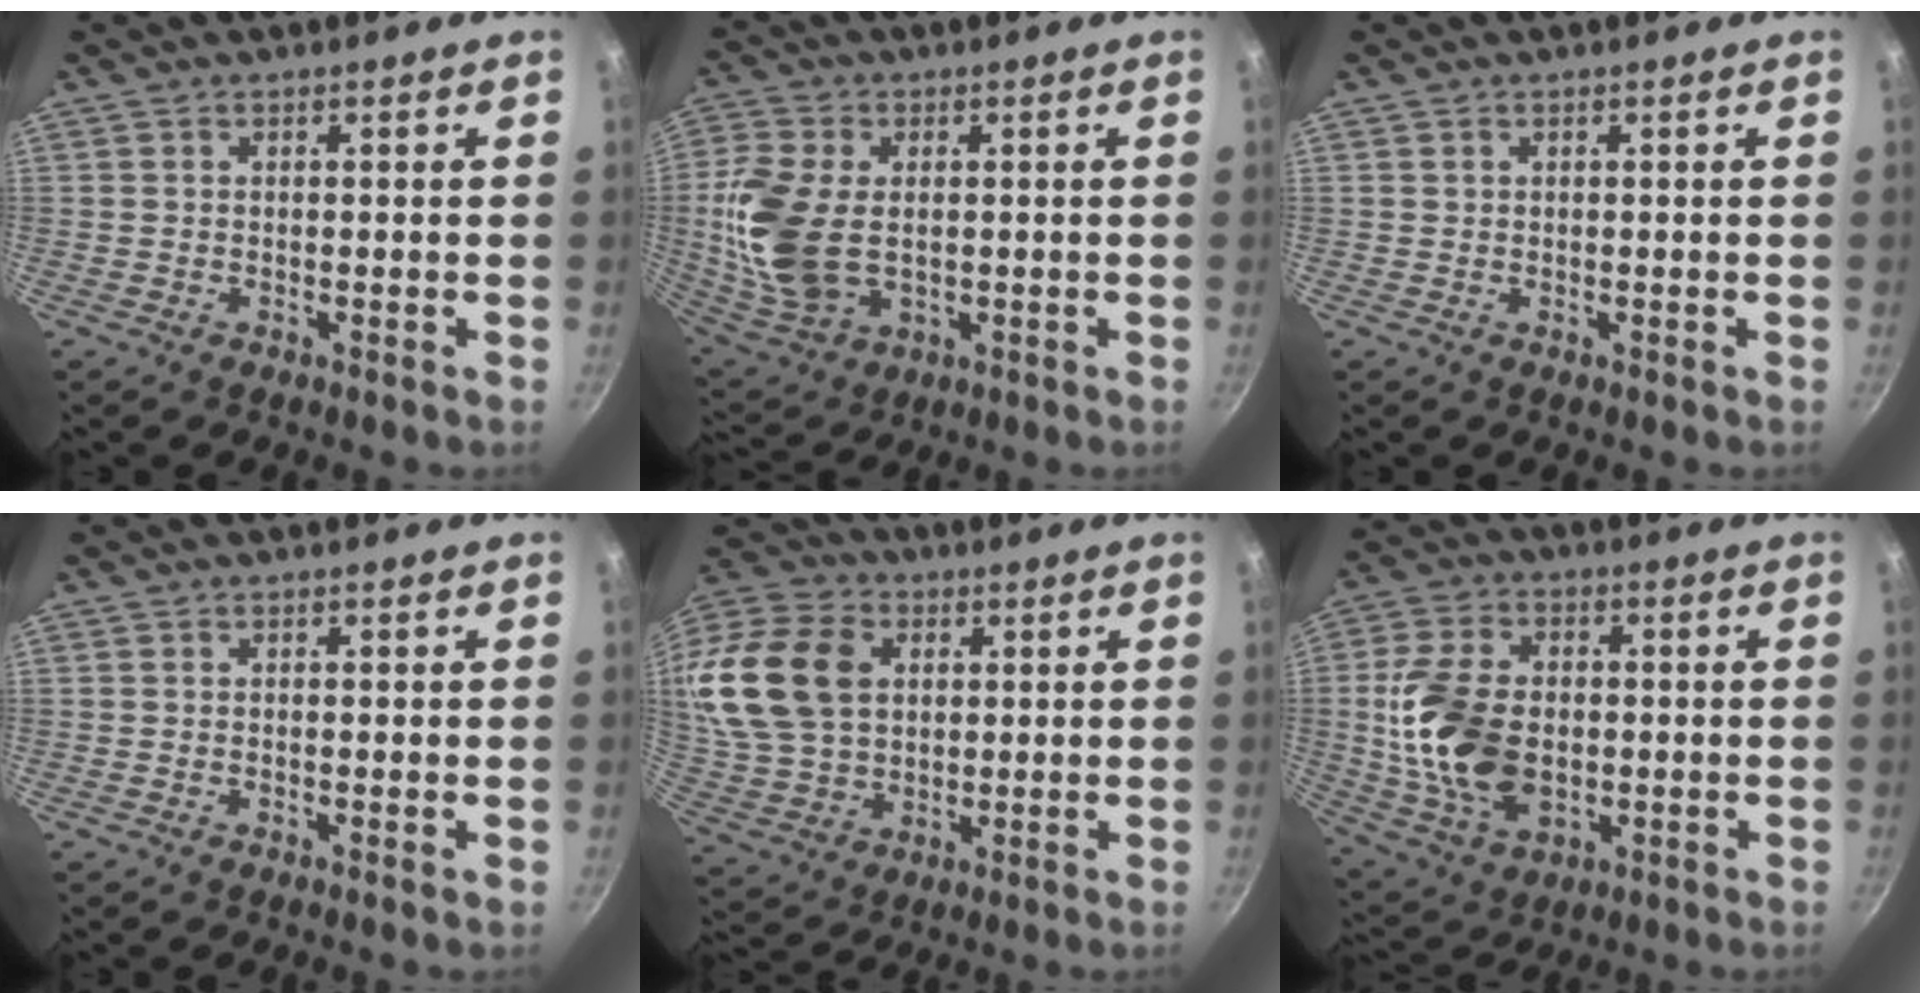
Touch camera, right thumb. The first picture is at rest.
{"total": 14.9, "force": [0.3, 9.7, 11.2], "torque": [-0.232, -0.007, 0.013]}
{"total": 0.0}
{"total": 0.0}
{"total": 21.1, "force": [4.5, 15.3, 13.8], "torque": [-0.270, 0.011, 0.087]}
{"total": 16.7, "force": [-0.8, 11.2, 12.4], "torque": [-0.229, 0.003, -0.007]}